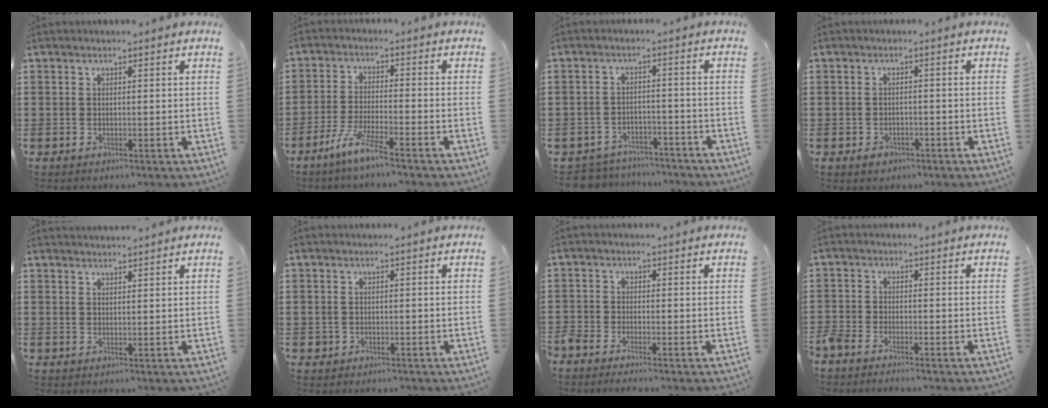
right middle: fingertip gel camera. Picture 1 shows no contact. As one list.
[{"total": 5.6, "force": [-4.3, 0.1, 3.6], "torque": [-0.084, -0.011, -0.083]}, {"total": 4.4, "force": [-4.3, 0.7, -0.3], "torque": [-0.006, 0.008, -0.095]}, {"total": 1.4, "force": [-1.0, 0.9, 0.4], "torque": [-0.011, 0.002, -0.022]}, {"total": 1.4, "force": [1.4, -0.1, 0.0], "torque": [-0.002, -0.002, 0.027]}, {"total": 0.8, "force": [-0.5, 0.6, 0.0], "torque": [-0.003, 0.004, -0.012]}, {"total": 1.8, "force": [-1.8, 0.2, 0.4], "torque": [-0.018, -0.001, -0.039]}, {"total": 2.2, "force": [-2.2, 0.4, 0.4], "torque": [-0.025, -0.003, -0.050]}]